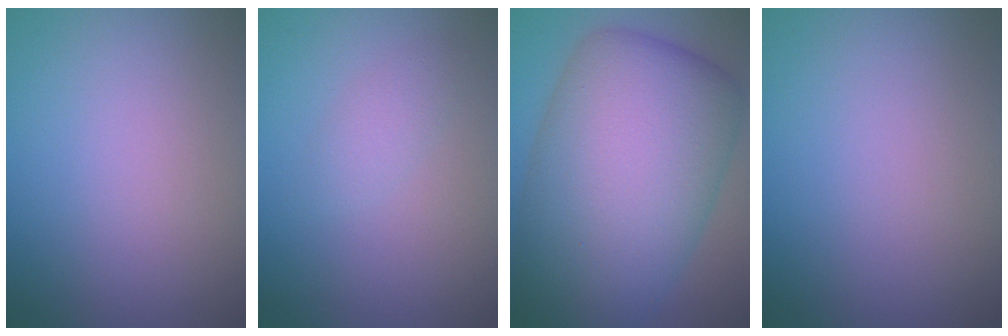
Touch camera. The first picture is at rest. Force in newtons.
{"total": 1.4, "press": 1.4, "slide": 0.1}
{"total": 15.1, "press": 15.1, "slide": 0.1}
{"total": 0.0}